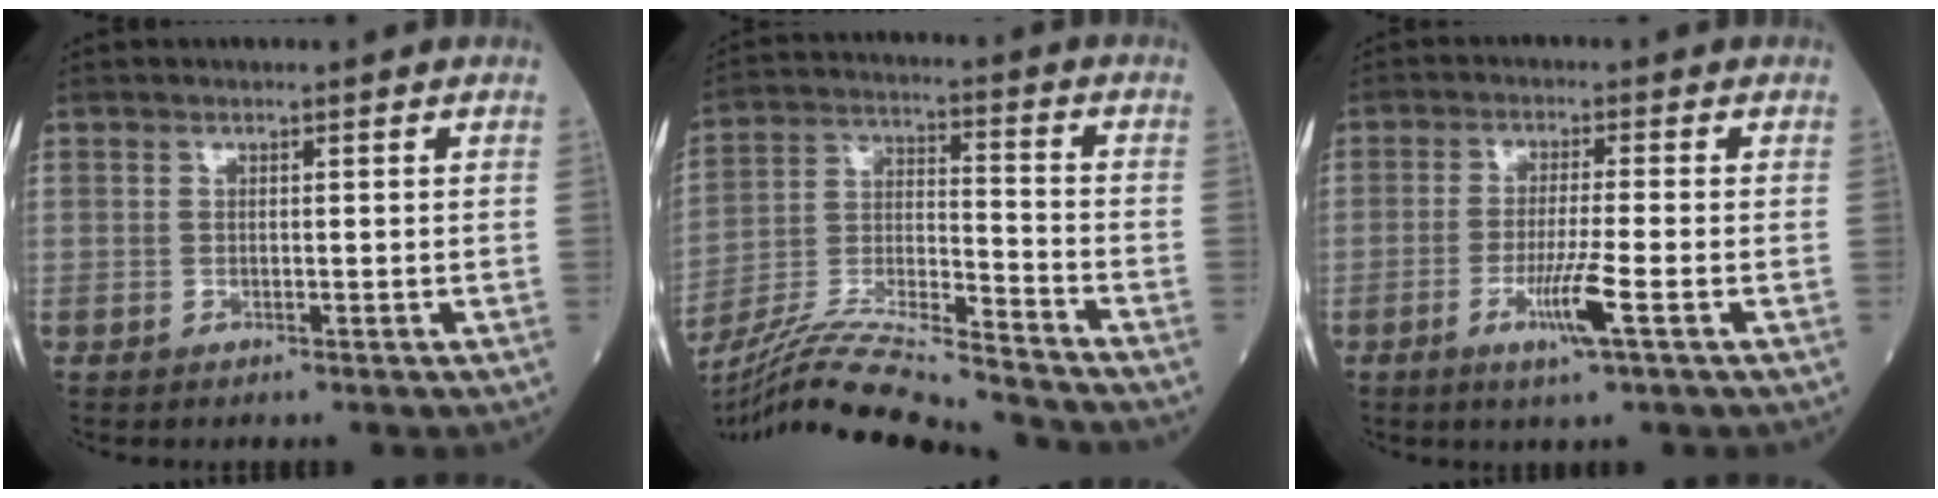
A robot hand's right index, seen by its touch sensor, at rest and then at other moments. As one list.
[{"total": 19.0, "force": [-17.4, -0.3, 7.6], "torque": [-0.160, -0.018, -0.308]}, {"total": 5.8, "force": [-2.3, -0.5, 5.3], "torque": [-0.101, -0.013, -0.041]}]